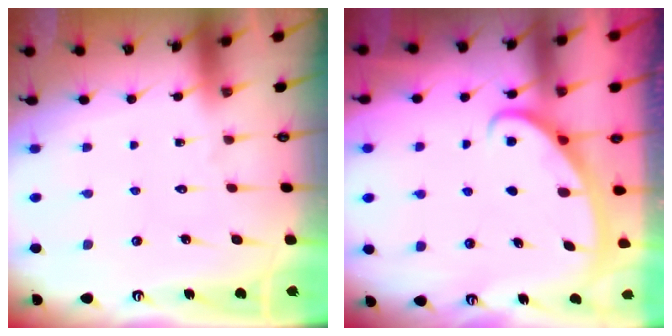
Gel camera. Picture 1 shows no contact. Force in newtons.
{"total": 2.7, "press": 2.7, "slide": 0.3}